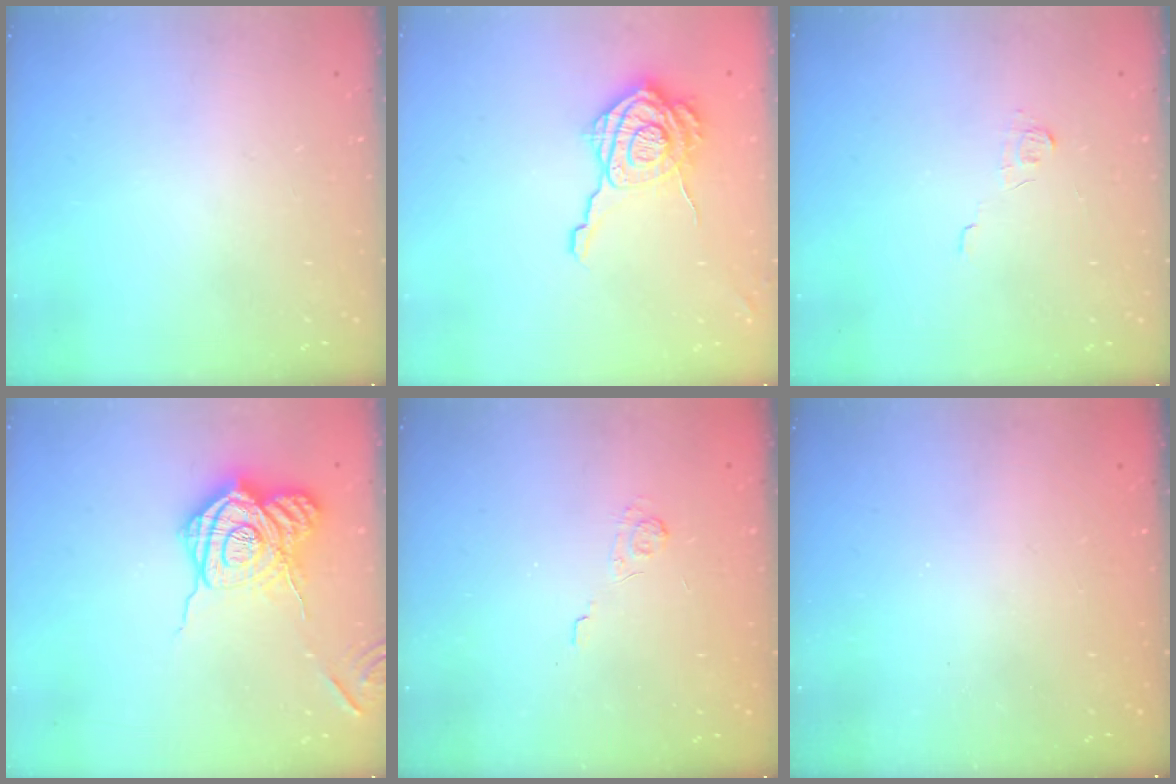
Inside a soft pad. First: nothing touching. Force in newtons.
{"total": 14.9, "press": 14.9, "slide": 0.8}
{"total": 3.6, "press": 3.6, "slide": 0.4}
{"total": 18.0, "press": 17.9, "slide": 1.4}
{"total": 2.2, "press": 1.7, "slide": 1.5}
{"total": 2.3, "press": 2.2, "slide": 0.8}